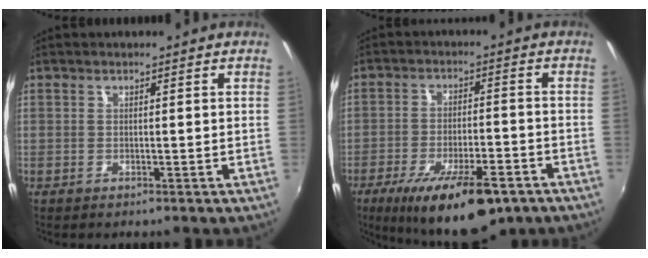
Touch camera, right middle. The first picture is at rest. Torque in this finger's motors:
{"motor_torque": [1.31, -0.83, 0.35, 0.14]}